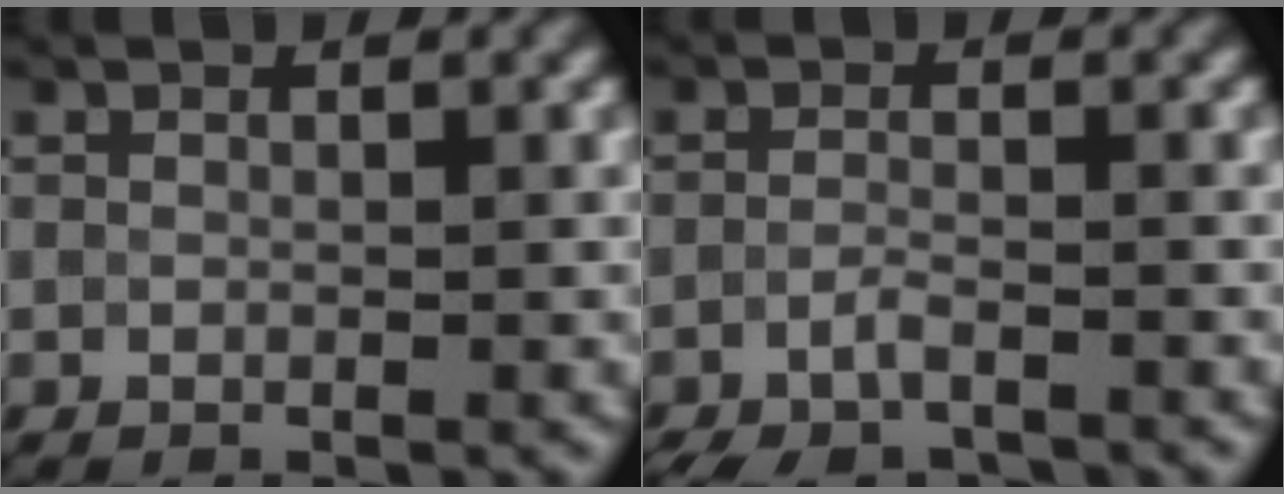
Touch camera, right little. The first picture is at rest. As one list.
[{"total": 3.1, "force": [-2.4, 0.8, 1.8], "torque": [-0.038, -0.007, -0.049]}]